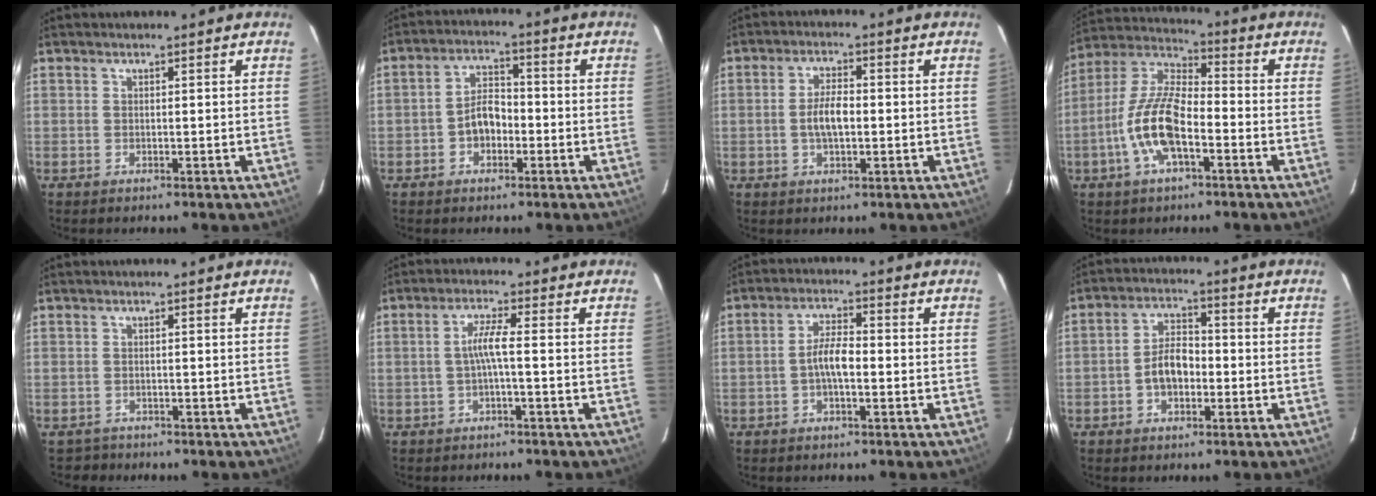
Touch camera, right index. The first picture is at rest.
{"total": 5.3, "force": [-1.8, 3.5, 3.5], "torque": [-0.065, 0.017, -0.026]}
{"total": 5.1, "force": [-0.6, 2.0, 4.6], "torque": [-0.088, 0.005, -0.007]}
{"total": 13.0, "force": [-4.7, 4.9, 11.1], "torque": [-0.236, 0.003, -0.091]}
{"total": 1.9, "force": [-1.5, 1.1, -0.3], "torque": [0.004, 0.005, -0.022]}
{"total": 3.4, "force": [-0.9, -0.4, 3.3], "torque": [-0.066, 0.004, -0.014]}
{"total": 4.6, "force": [-1.2, 1.4, 4.2], "torque": [-0.082, 0.010, -0.022]}
{"total": 5.8, "force": [-1.7, 3.4, 4.4], "torque": [-0.083, 0.014, -0.026]}